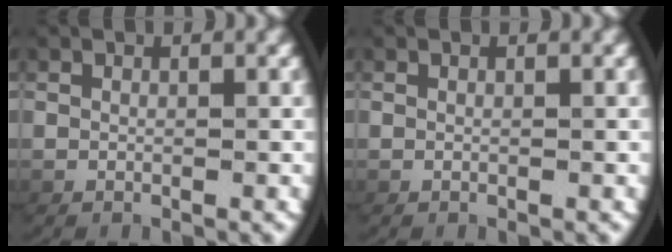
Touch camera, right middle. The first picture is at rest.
{"total": 0.0}